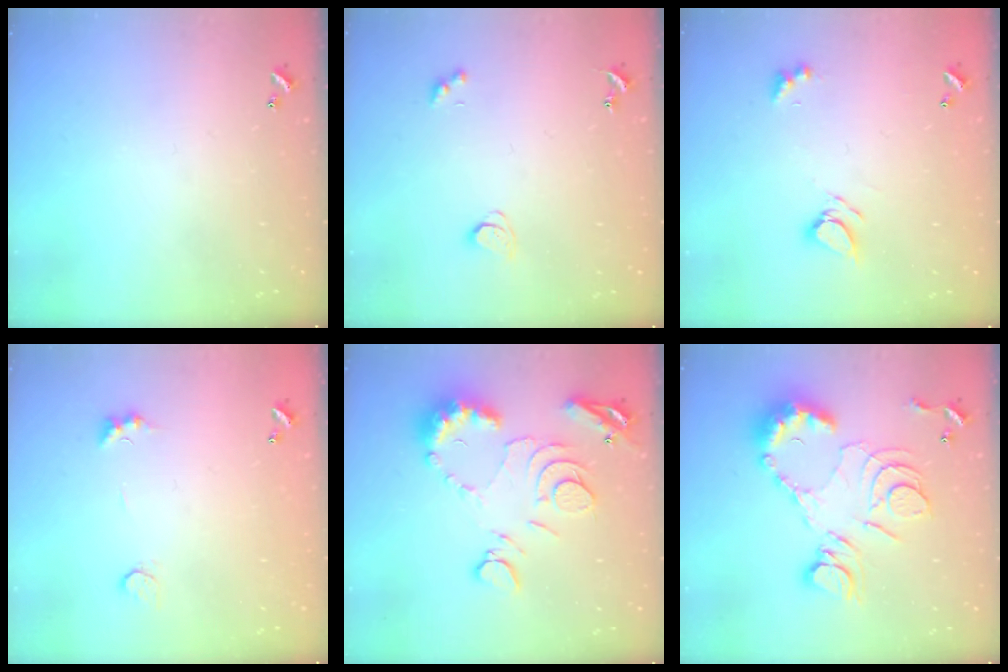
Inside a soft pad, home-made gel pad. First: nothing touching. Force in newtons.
{"total": 1.7, "press": 1.6, "slide": 0.4}
{"total": 5.2, "press": 5.2, "slide": 0.4}
{"total": 2.7, "press": 2.6, "slide": 0.8}
{"total": 12.8, "press": 12.7, "slide": 1.3}
{"total": 15.3, "press": 15.2, "slide": 1.3}